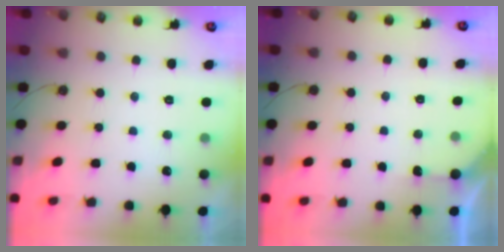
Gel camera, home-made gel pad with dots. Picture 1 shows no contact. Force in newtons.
{"total": 2.3, "press": 2.3, "slide": 0.3}